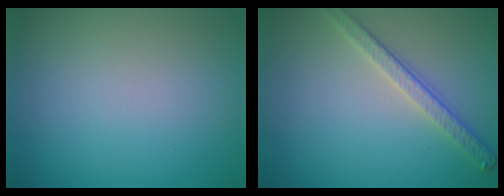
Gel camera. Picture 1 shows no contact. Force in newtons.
{"total": 2.7, "press": 2.6, "slide": 0.9}